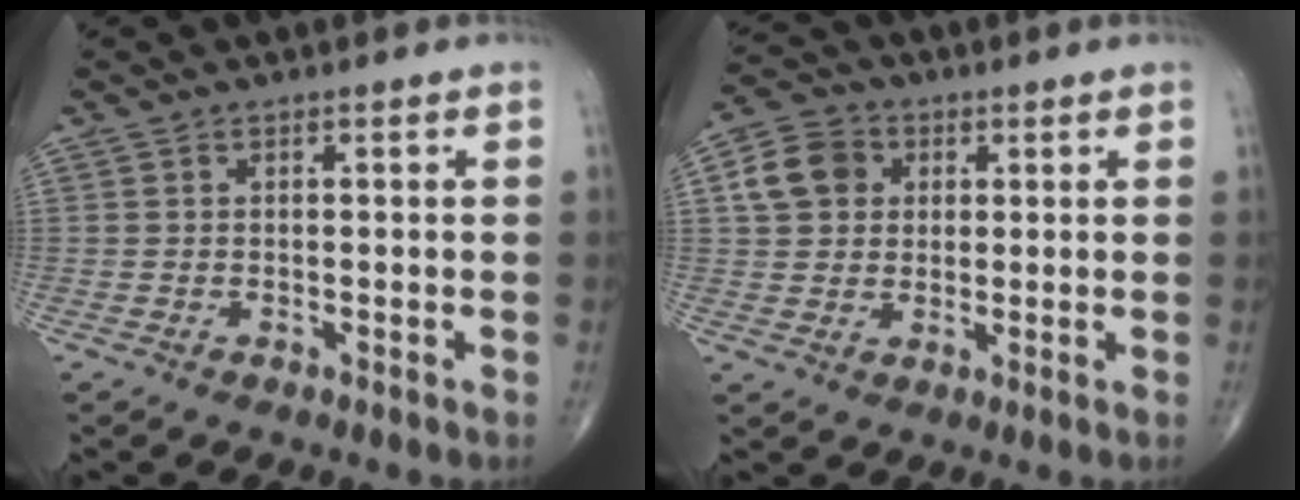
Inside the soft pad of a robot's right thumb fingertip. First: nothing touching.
{"total": 8.0, "force": [2.0, 6.8, 3.8], "torque": [-0.053, 0.006, 0.028]}